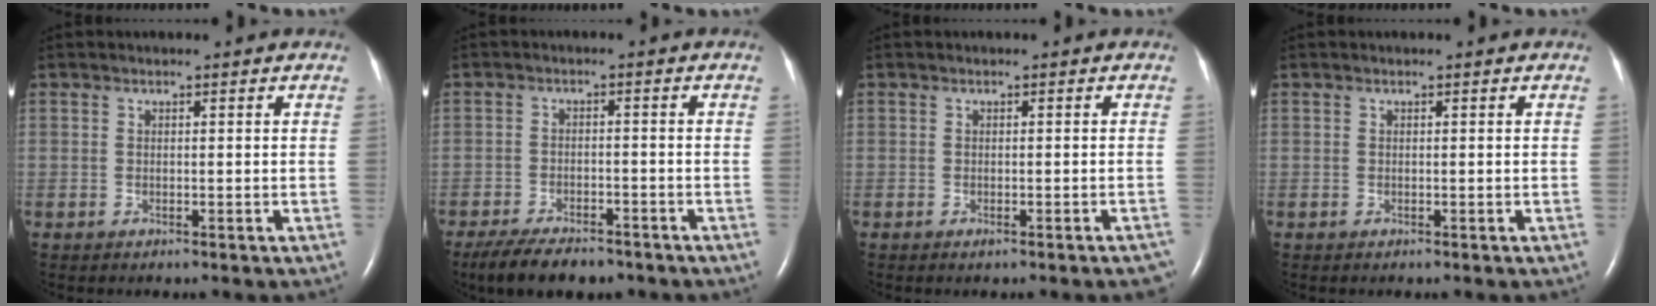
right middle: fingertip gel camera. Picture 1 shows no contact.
{"total": 8.7, "force": [-6.9, 3.1, 4.2], "torque": [-0.075, -0.009, -0.108]}
{"total": 2.7, "force": [-2.1, 0.4, 1.6], "torque": [-0.005, -0.002, -0.027]}
{"total": 0.0}